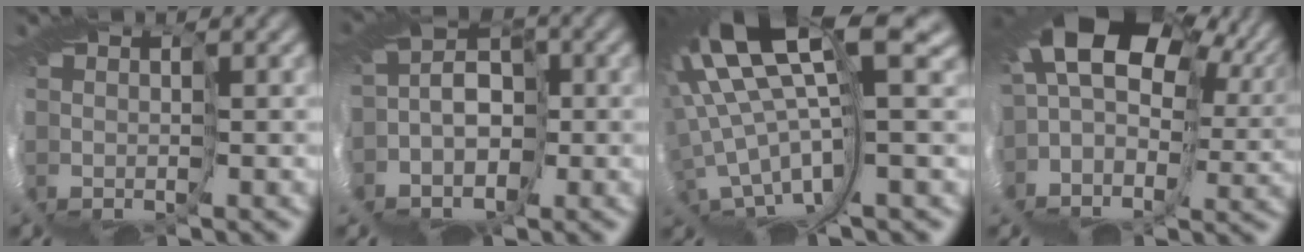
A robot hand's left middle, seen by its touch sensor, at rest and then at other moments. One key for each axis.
{"total": 4.0, "fx": -2.3, "fy": 2.9, "fz": 1.6, "tx": -0.042, "ty": 0.020, "tz": -0.060}
{"total": 9.7, "fx": 2.8, "fy": 0.6, "fz": 9.2, "tx": -0.227, "ty": 0.008, "tz": 0.067}
{"total": 12.2, "fx": 2.8, "fy": 6.0, "fz": 10.2, "tx": -0.196, "ty": 0.008, "tz": 0.061}